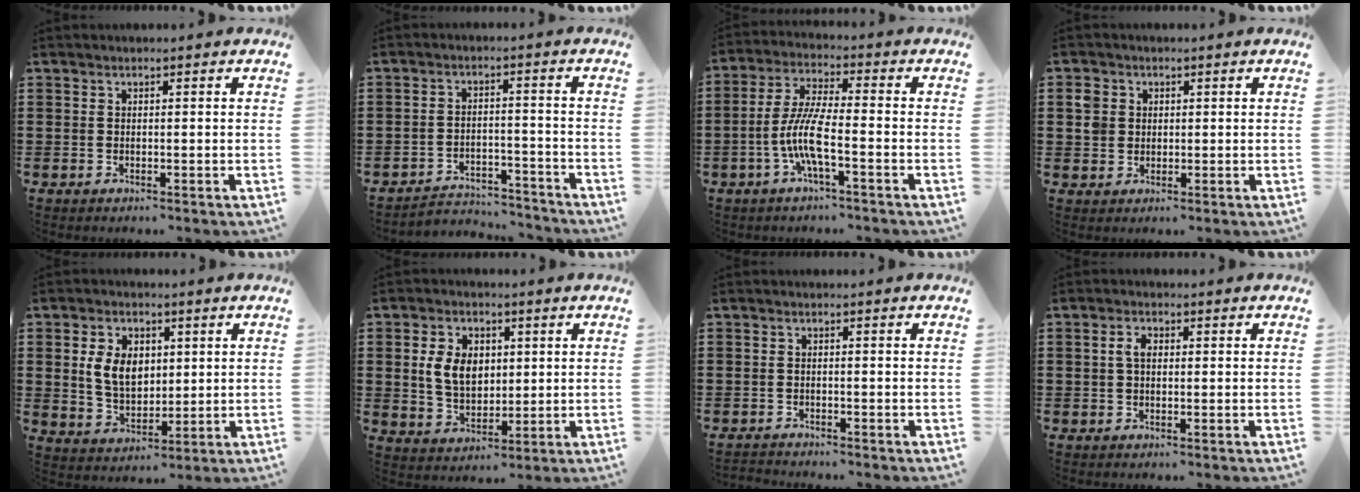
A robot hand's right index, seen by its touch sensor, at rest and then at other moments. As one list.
[{"total": 3.8, "force": [-3.7, 0.6, 0.4], "torque": [-0.010, 0.007, -0.077]}, {"total": 7.8, "force": [-2.9, 1.3, 7.1], "torque": [-0.170, -0.016, -0.064]}, {"total": 3.1, "force": [0.7, 2.9, 0.8], "torque": [-0.029, 0.012, 0.011]}, {"total": 6.9, "force": [1.4, 4.8, 4.7], "torque": [-0.109, 0.008, 0.019]}, {"total": 6.8, "force": [1.2, 4.8, 4.7], "torque": [-0.109, 0.008, 0.015]}, {"total": 1.0, "force": [-1.0, 0.1, -0.1], "torque": [-0.001, 0.004, -0.022]}, {"total": 2.2, "force": [0.3, 1.2, 1.8], "torque": [-0.037, 0.007, 0.003]}]